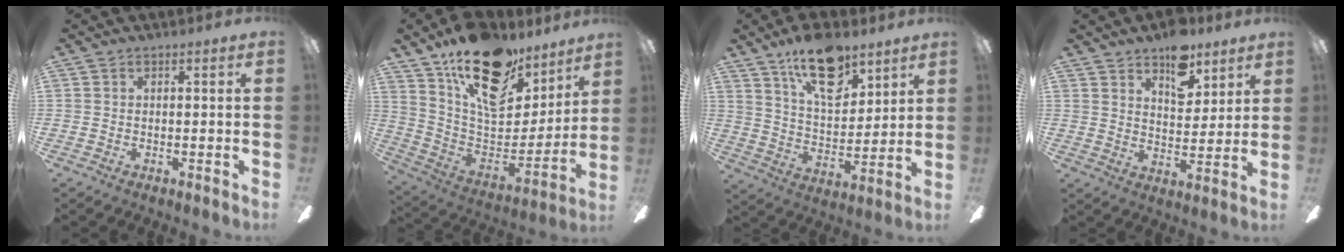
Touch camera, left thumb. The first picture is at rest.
{"total": 23.2, "force": [14.5, 12.5, 13.0], "torque": [-0.202, -0.084, 0.262]}
{"total": 17.1, "force": [11.3, 8.0, 10.1], "torque": [-0.165, -0.052, 0.195]}
{"total": 10.4, "force": [7.3, 5.4, 5.1], "torque": [-0.058, -0.035, 0.126]}